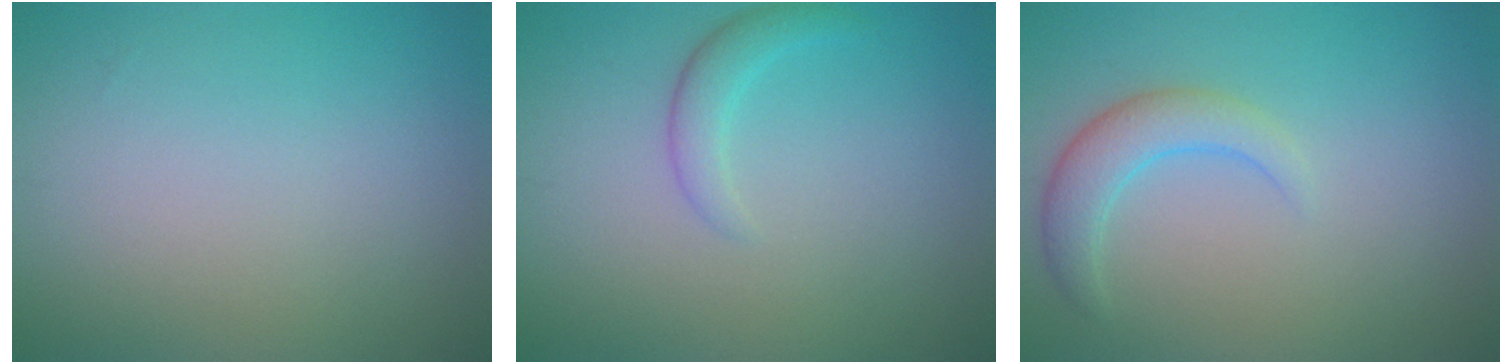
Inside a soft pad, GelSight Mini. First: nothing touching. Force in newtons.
{"total": 1.8, "press": 1.8, "slide": 0.1}
{"total": 2.9, "press": 2.9, "slide": 0.1}